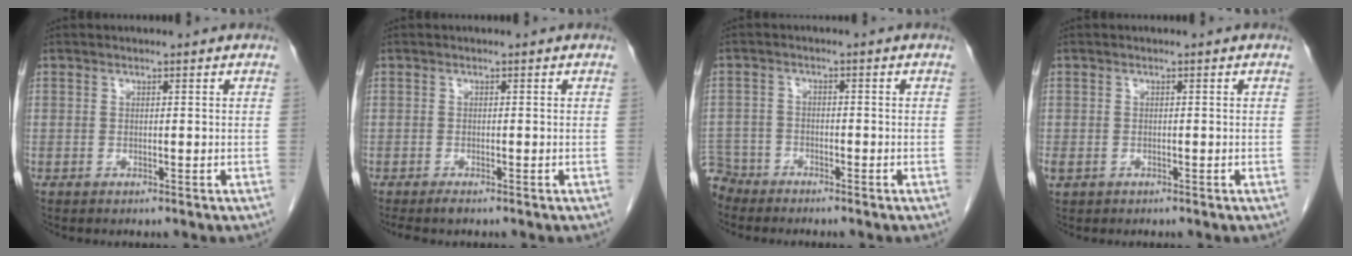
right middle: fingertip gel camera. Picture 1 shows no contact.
{"total": 1.4, "force": [-1.1, 0.2, 0.8], "torque": [-0.015, -0.004, -0.019]}
{"total": 5.0, "force": [-4.6, 1.8, -0.6], "torque": [0.017, -0.006, -0.091]}
{"total": 1.4, "force": [-0.6, 1.1, 0.7], "torque": [-0.019, 0.000, -0.004]}